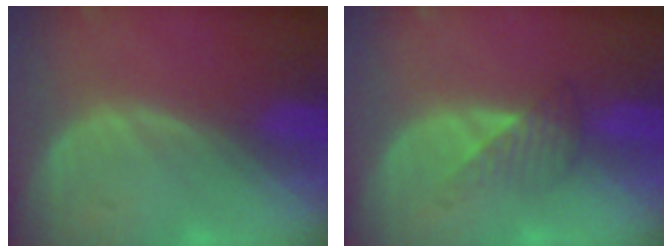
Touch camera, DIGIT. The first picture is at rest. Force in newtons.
{"total": 3.4, "press": 3.1, "slide": 1.4}